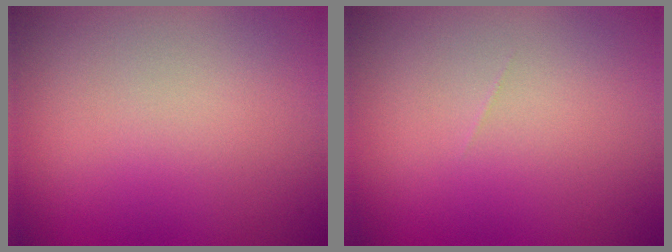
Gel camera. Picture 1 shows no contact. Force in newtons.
{"total": 0.0}